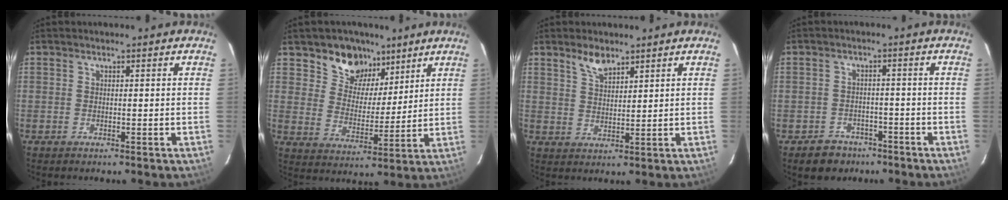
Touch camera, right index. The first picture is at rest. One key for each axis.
{"total": 10.5, "fx": 7.1, "fy": 7.2, "fz": 2.9, "tx": -0.052, "ty": 0.001, "tz": 0.124}
{"total": 4.2, "fx": 3.3, "fy": 1.6, "fz": 2.1, "tx": -0.037, "ty": 0.003, "tz": 0.062}
{"total": 5.9, "fx": -3.9, "fy": 4.4, "fz": 0.6, "tx": -0.025, "ty": 0.026, "tz": -0.049}